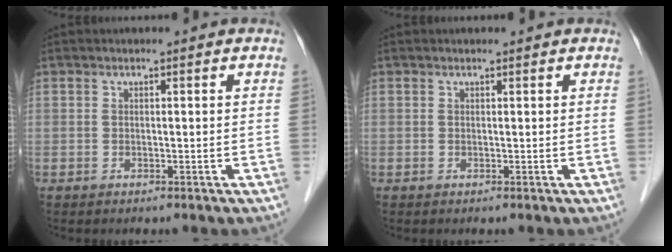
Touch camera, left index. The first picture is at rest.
{"total": 0.0}